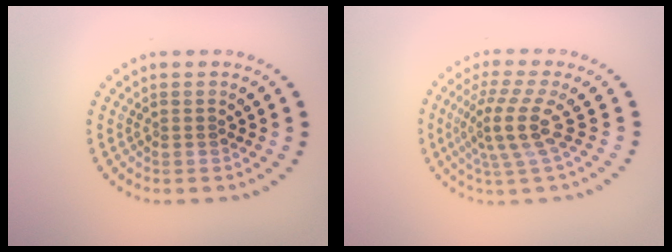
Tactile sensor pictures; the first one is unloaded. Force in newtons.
{"total": 4.0, "press": 2.8, "slide": 2.8}